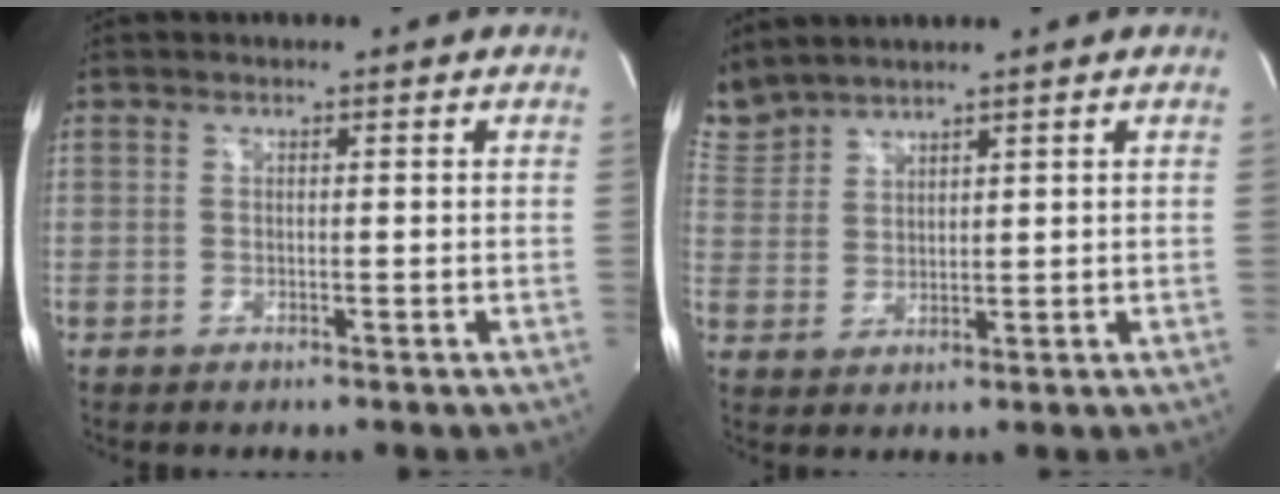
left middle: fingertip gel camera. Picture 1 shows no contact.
{"total": 5.8, "force": [5.7, 0.8, 0.7], "torque": [-0.035, 0.018, 0.128]}